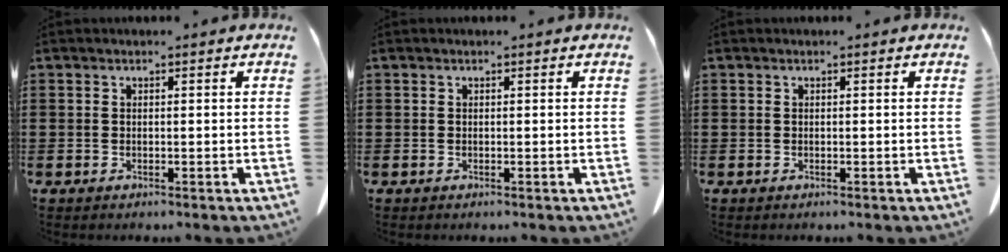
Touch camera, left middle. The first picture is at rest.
{"total": 0.0}
{"total": 0.0}